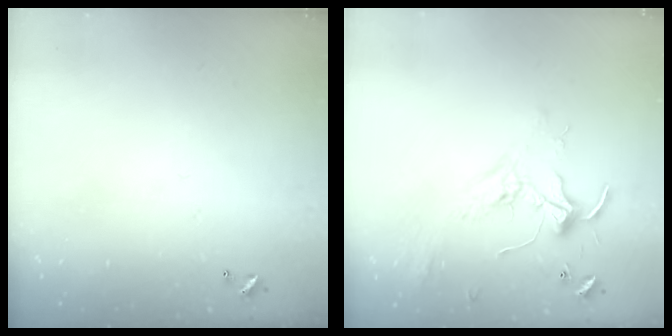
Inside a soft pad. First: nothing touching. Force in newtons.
{"total": 2.3, "press": 2.3, "slide": 0.5}